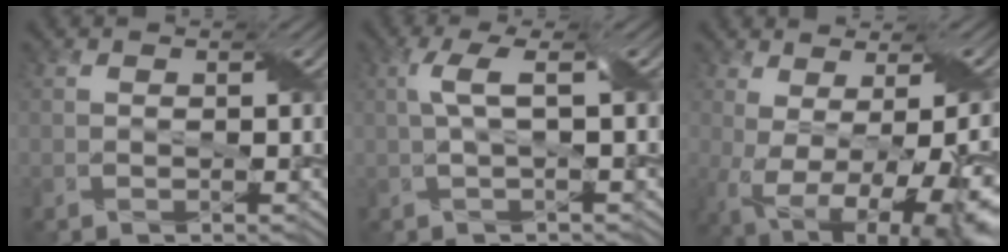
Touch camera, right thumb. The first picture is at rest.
{"total": 3.3, "force": [0.6, 0.5, 3.2], "torque": [-0.062, 0.013, 0.009]}
{"total": 15.4, "force": [-3.6, 6.2, 13.6], "torque": [-0.178, -0.027, -0.013]}